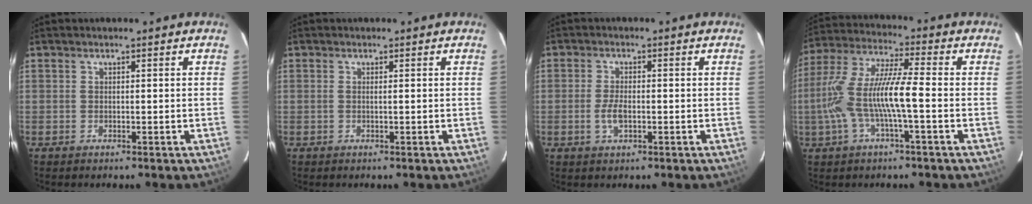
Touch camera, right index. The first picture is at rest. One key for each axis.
{"total": 0.5, "fx": -0.1, "fy": -0.2, "fz": 0.5, "tx": -0.009, "ty": 0.000, "tz": -0.003}
{"total": 3.4, "fx": -1.0, "fy": 1.5, "fz": 2.9, "tx": -0.061, "ty": -0.003, "tz": -0.017}
{"total": 12.2, "fx": -2.7, "fy": 1.3, "fz": 11.8, "tx": -0.237, "ty": 0.002, "tz": -0.049}